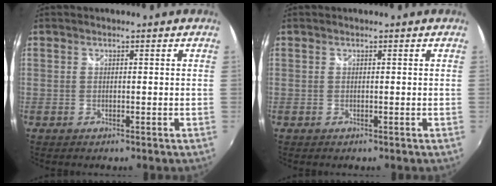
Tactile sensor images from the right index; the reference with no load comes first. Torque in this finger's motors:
{"motor_torque": [0.00, 0.00, 0.03, 0.00]}